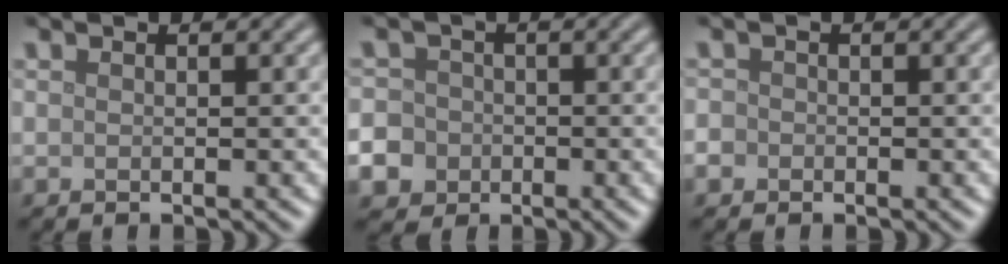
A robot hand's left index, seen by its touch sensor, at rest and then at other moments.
{"total": 10.4, "force": [-4.4, 9.1, 2.5], "torque": [-0.068, -0.022, -0.111]}
{"total": 1.3, "force": [-0.6, 1.1, 0.3], "torque": [0.004, -0.002, -0.010]}